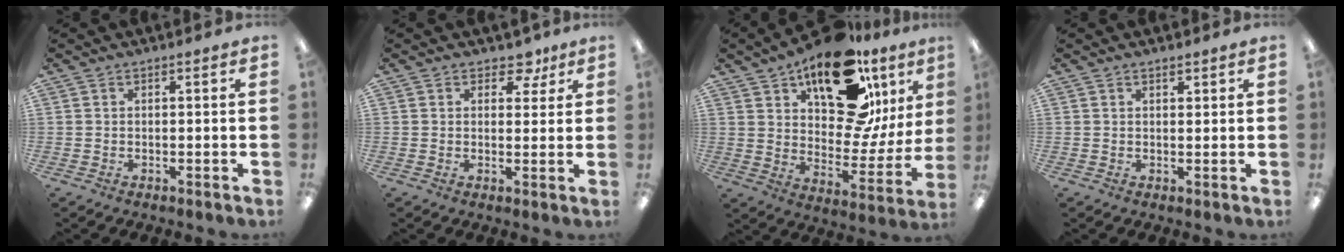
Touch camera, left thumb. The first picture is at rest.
{"total": 5.1, "force": [3.3, 3.2, 2.2], "torque": [-0.019, -0.011, 0.055]}
{"total": 24.3, "force": [15.5, 11.7, 14.6], "torque": [-0.198, -0.097, 0.262]}
{"total": 1.2, "force": [1.0, 0.5, 0.5], "torque": [-0.003, -0.004, 0.017]}